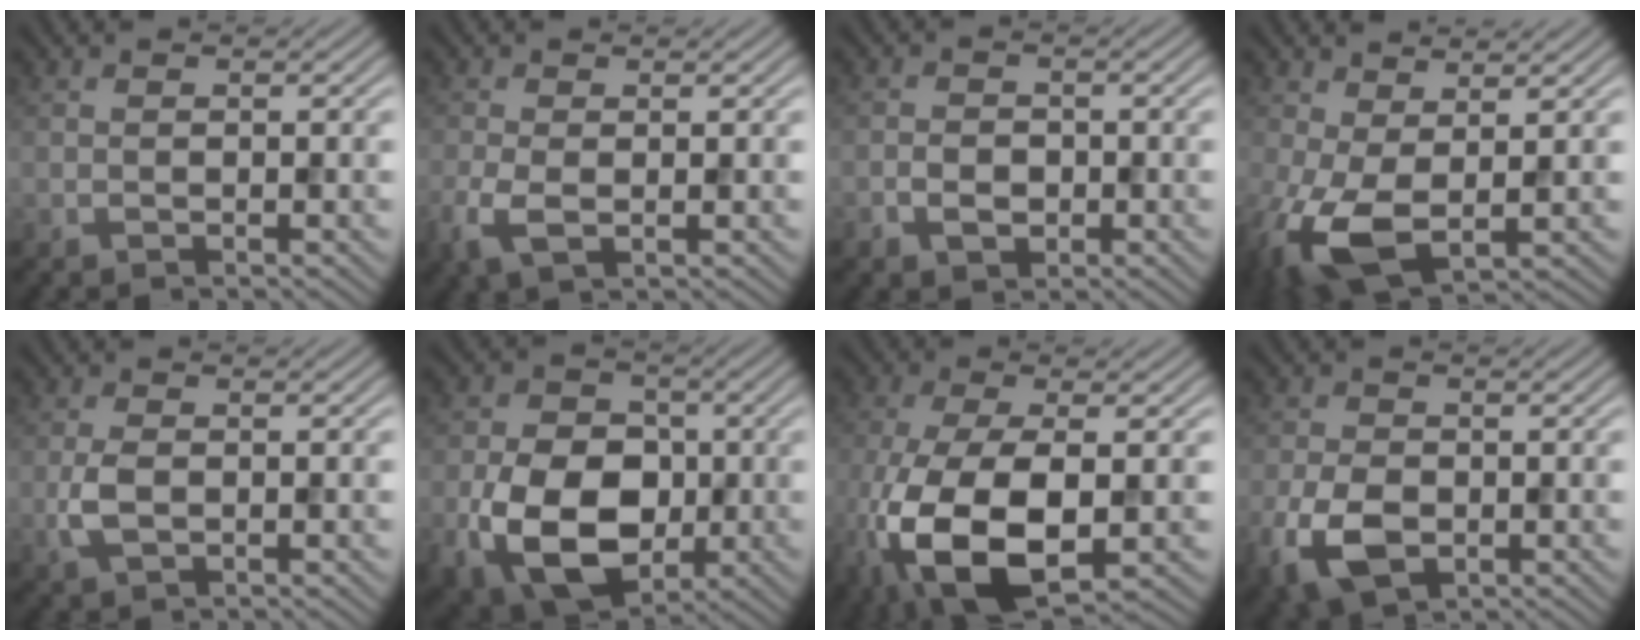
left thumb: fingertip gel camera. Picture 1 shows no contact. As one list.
[{"total": 3.5, "force": [-1.0, 1.8, 2.9], "torque": [-0.080, -0.010, -0.021]}, {"total": 2.4, "force": [-0.9, 1.8, 1.4], "torque": [-0.017, -0.002, -0.018]}, {"total": 7.6, "force": [-0.3, 4.0, 6.4], "torque": [-0.162, -0.010, -0.011]}, {"total": 2.9, "force": [-0.5, 1.7, 2.4], "torque": [-0.058, -0.004, -0.009]}, {"total": 12.8, "force": [-3.2, 8.9, 8.6], "torque": [-0.183, -0.024, -0.067]}, {"total": 14.2, "force": [-4.5, 6.8, 11.7], "torque": [-0.291, -0.039, -0.072]}, {"total": 7.2, "force": [-2.6, 4.5, 5.0], "torque": [-0.125, -0.018, -0.056]}]